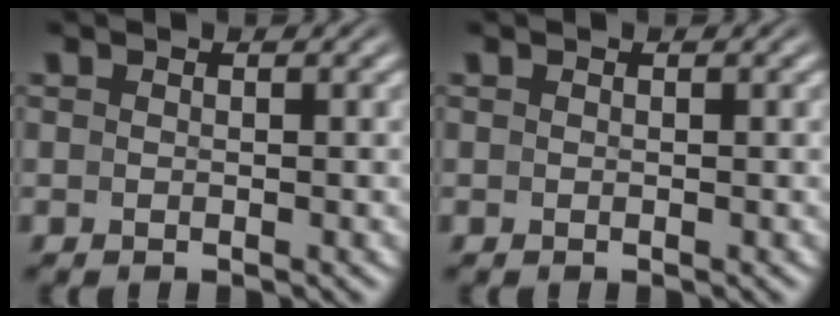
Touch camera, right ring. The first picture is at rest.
{"total": 0.0}